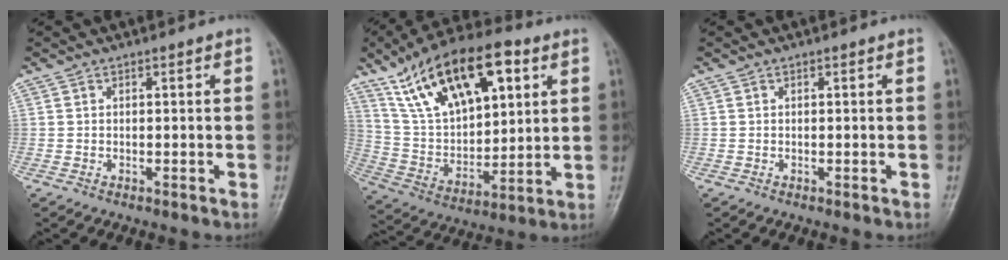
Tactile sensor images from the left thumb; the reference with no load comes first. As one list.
[{"total": 23.1, "force": [11.0, 11.2, 16.9], "torque": [-0.258, -0.023, 0.199]}, {"total": 0.0}]